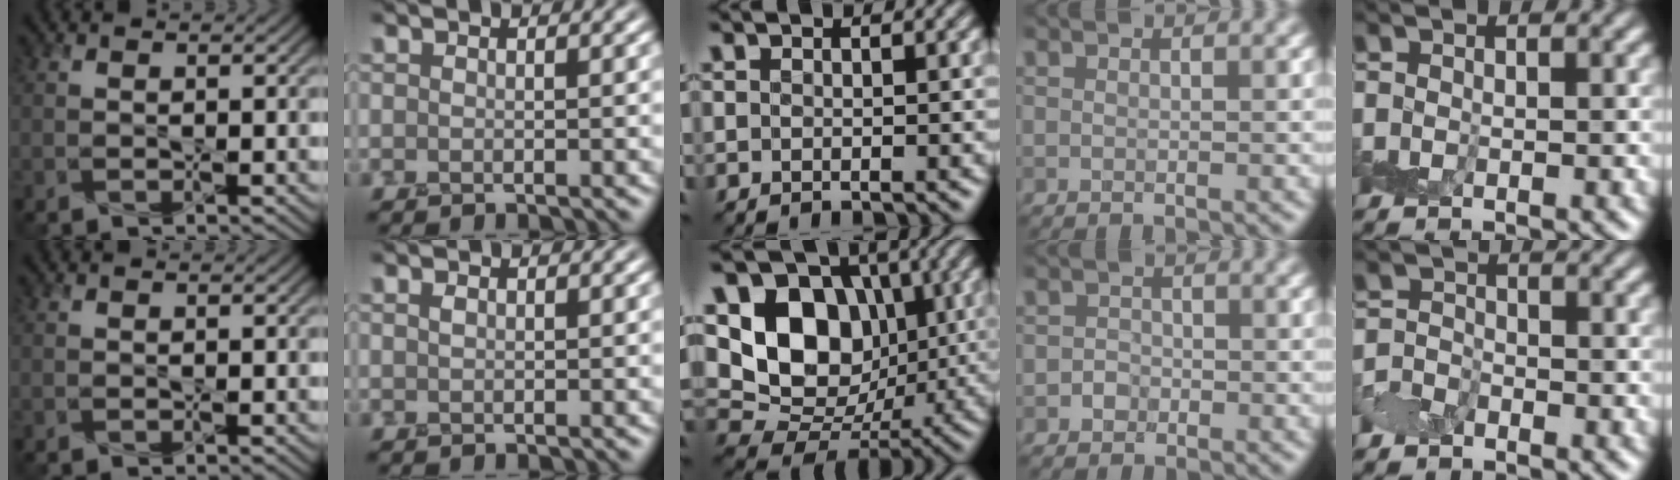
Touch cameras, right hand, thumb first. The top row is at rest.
{"index": {"total": 0.5, "force": [0.5, 0.3, 0.0], "torque": [-0.001, 0.005, 0.009]}, "middle": {"total": 10.0, "force": [1.9, 7.8, 5.9], "torque": [-0.110, -0.013, 0.024]}, "ring": {"total": 1.1, "force": [-0.5, 1.0, 0.2], "torque": [0.006, 0.001, -0.009]}, "little": {"total": 1.4, "force": [-1.0, 1.0, 0.3], "torque": [-0.007, 0.005, -0.025]}}